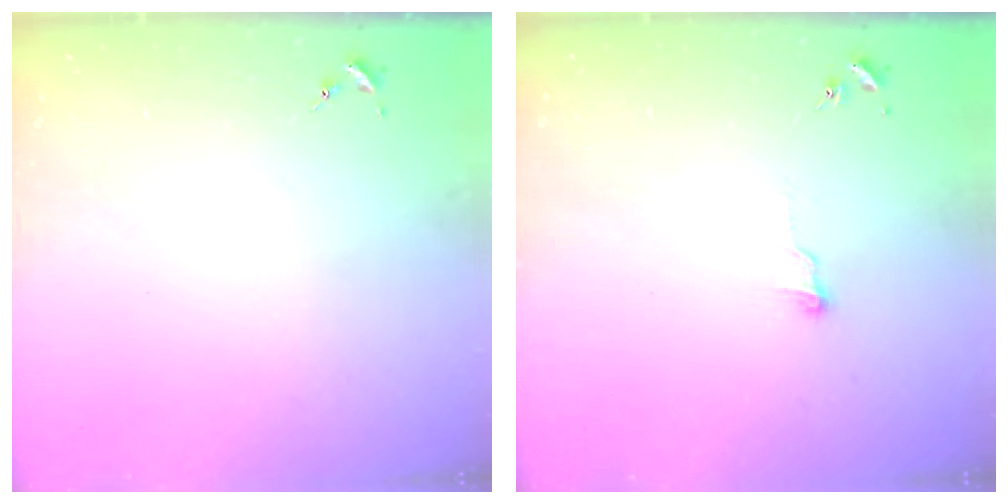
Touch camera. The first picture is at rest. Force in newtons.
{"total": 4.0, "press": 4.0, "slide": 0.4}